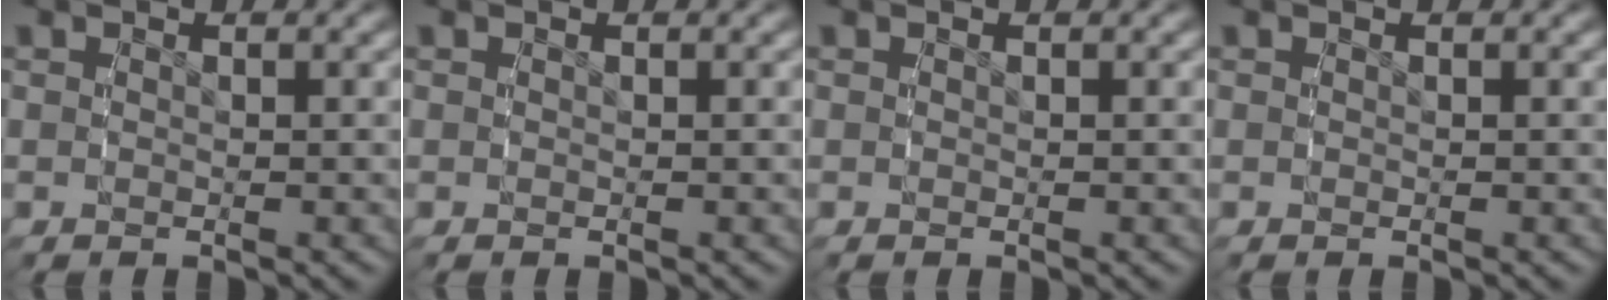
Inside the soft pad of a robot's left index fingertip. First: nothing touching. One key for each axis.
{"total": 0.0}
{"total": 0.0}
{"total": 0.0}